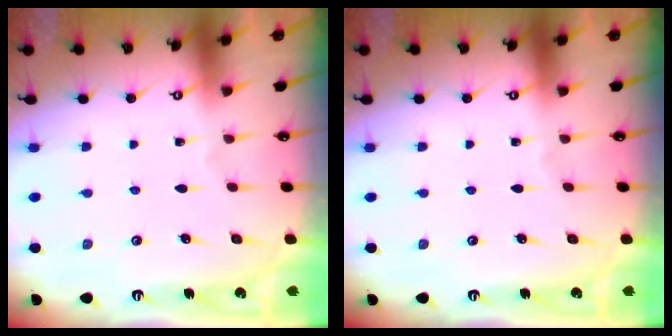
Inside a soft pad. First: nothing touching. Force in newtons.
{"total": 0.0}